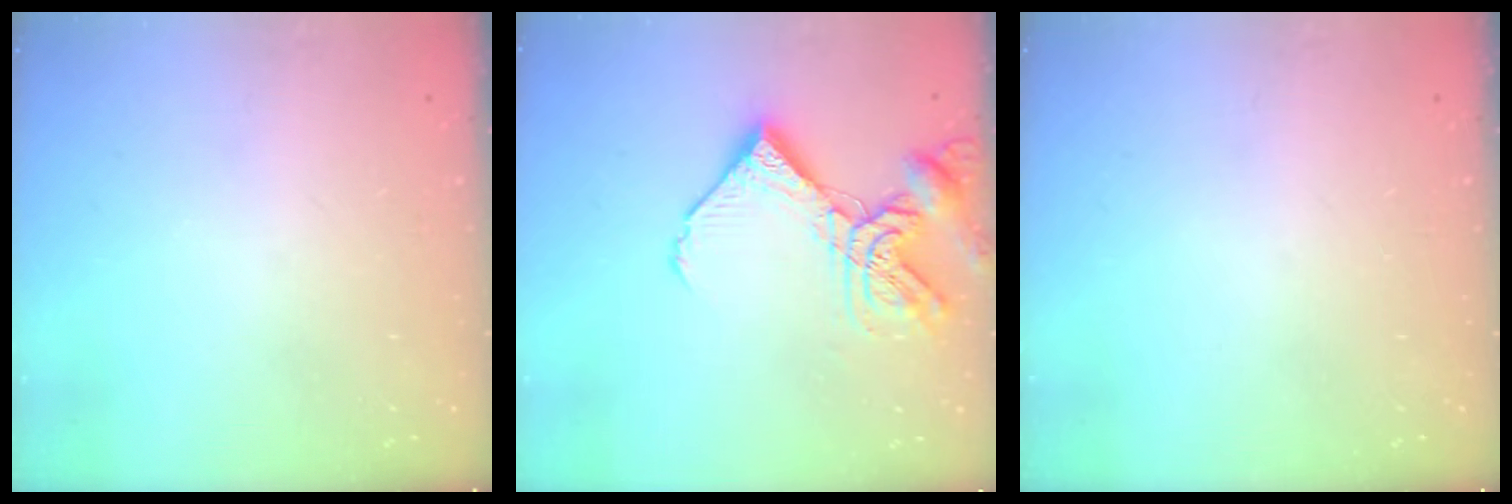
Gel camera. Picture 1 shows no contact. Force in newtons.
{"total": 12.9, "press": 12.8, "slide": 1.6}
{"total": 0.0}